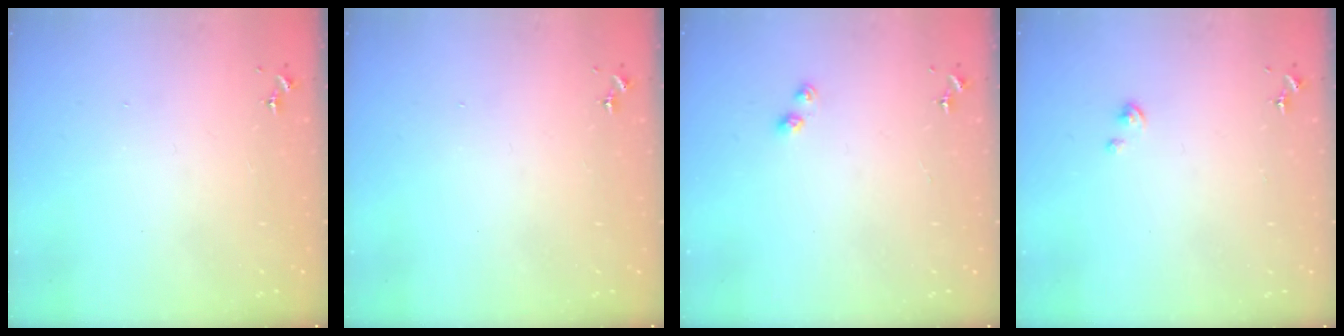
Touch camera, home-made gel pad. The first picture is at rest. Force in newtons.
{"total": 0.0}
{"total": 3.2, "press": 3.2, "slide": 0.4}
{"total": 0.8, "press": 0.8, "slide": 0.2}